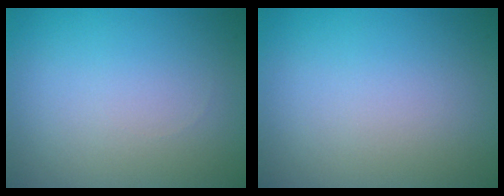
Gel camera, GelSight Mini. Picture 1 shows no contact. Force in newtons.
{"total": 0.0}